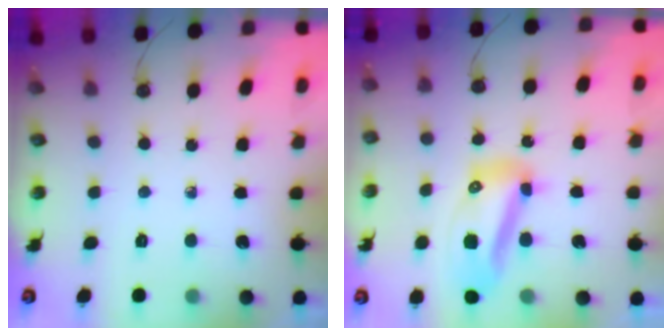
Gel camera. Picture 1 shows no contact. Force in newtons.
{"total": 11.2, "press": 11.2, "slide": 1.1}